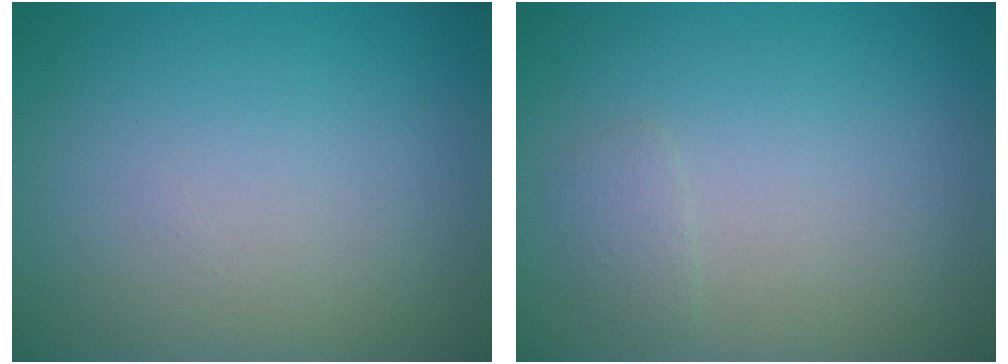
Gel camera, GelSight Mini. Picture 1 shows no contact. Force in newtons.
{"total": 0.9, "press": 0.9, "slide": 0.0}